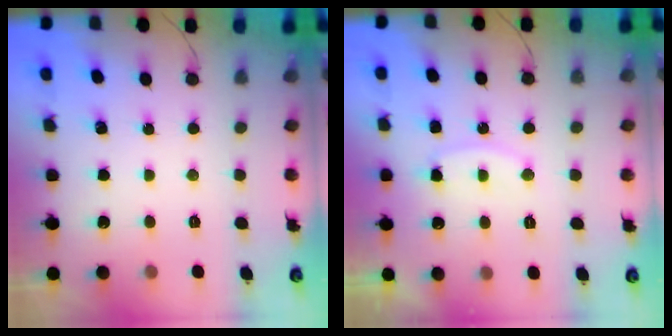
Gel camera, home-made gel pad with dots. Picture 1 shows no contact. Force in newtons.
{"total": 10.0, "press": 9.9, "slide": 0.5}